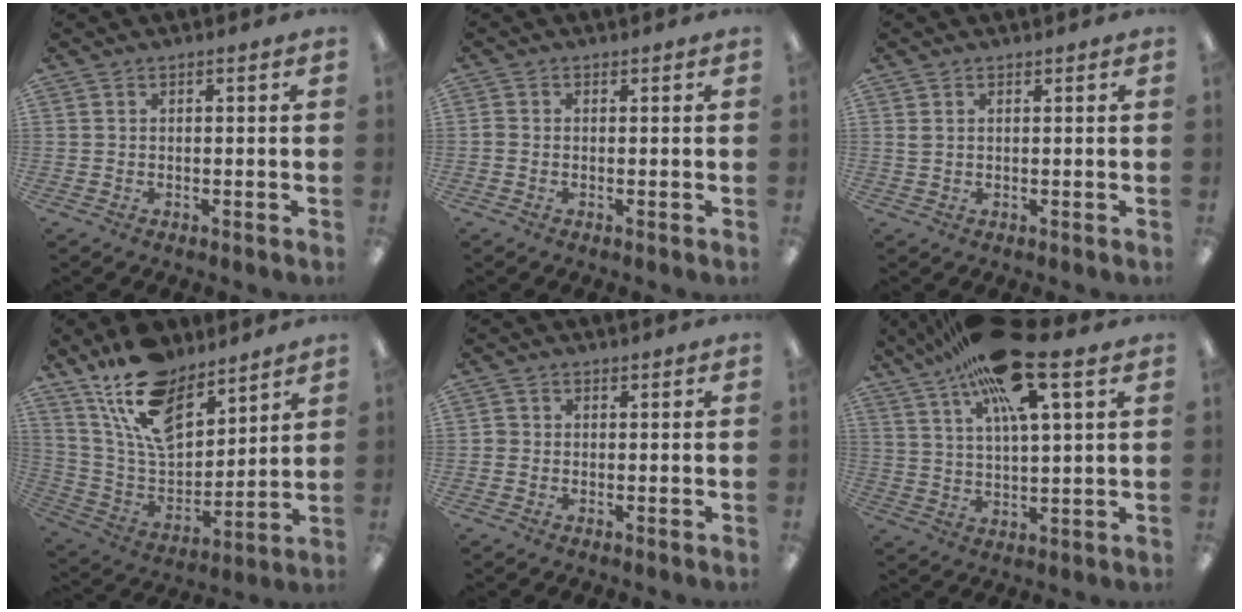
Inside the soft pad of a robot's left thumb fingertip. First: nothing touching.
{"total": 0.7, "force": [-0.2, 0.6, 0.2], "torque": [-0.003, 0.002, -0.004]}
{"total": 1.2, "force": [0.6, 0.7, 0.7], "torque": [-0.016, 0.003, 0.011]}
{"total": 17.3, "force": [12.4, 8.2, 8.9], "torque": [-0.180, -0.062, 0.229]}
{"total": 1.3, "force": [-0.2, 1.3, 0.2], "torque": [-0.003, 0.005, -0.006]}
{"total": 18.5, "force": [12.0, 4.5, 13.4], "torque": [-0.245, -0.042, 0.197]}